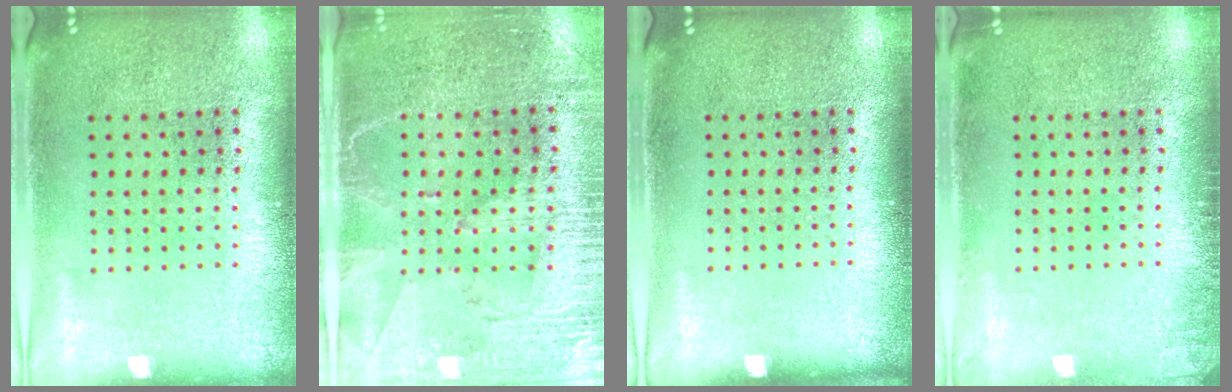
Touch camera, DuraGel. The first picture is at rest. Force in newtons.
{"total": 3.1, "press": 2.8, "slide": 1.1}
{"total": 0.0}
{"total": 1.0, "press": 1.0, "slide": 0.2}